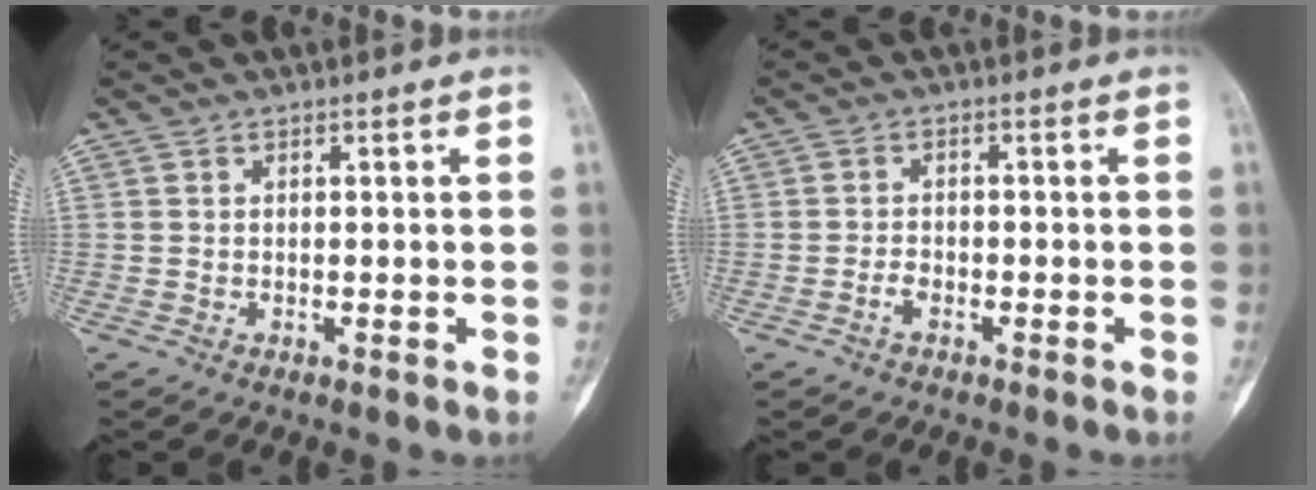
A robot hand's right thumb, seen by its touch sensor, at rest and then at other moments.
{"total": 1.9, "force": [-1.2, 1.0, 1.0], "torque": [-0.017, 0.006, -0.027]}